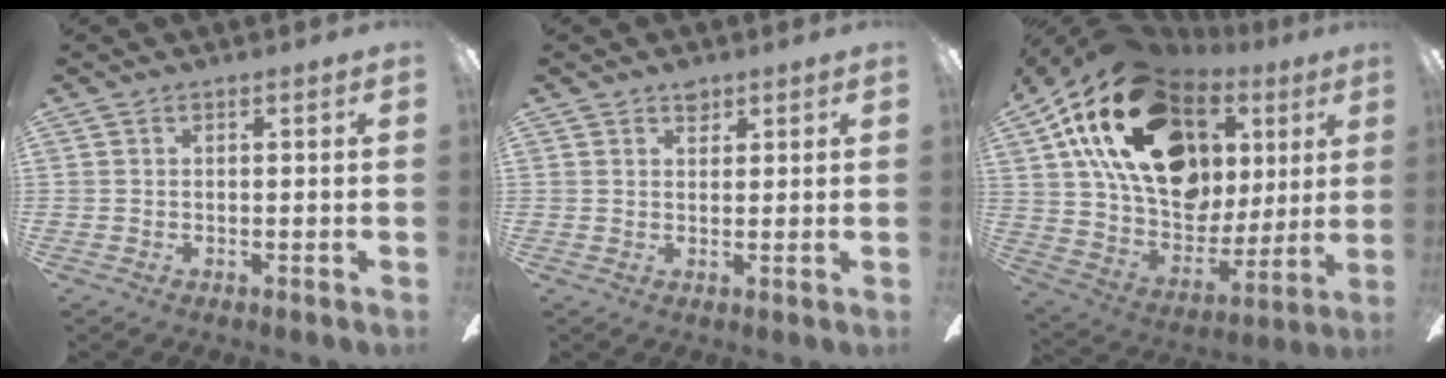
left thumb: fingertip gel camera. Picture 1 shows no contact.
{"total": 2.4, "force": [1.8, 1.4, 0.8], "torque": [-0.003, -0.006, 0.031]}
{"total": 26.8, "force": [12.3, 16.9, 16.7], "torque": [-0.313, -0.047, 0.230]}